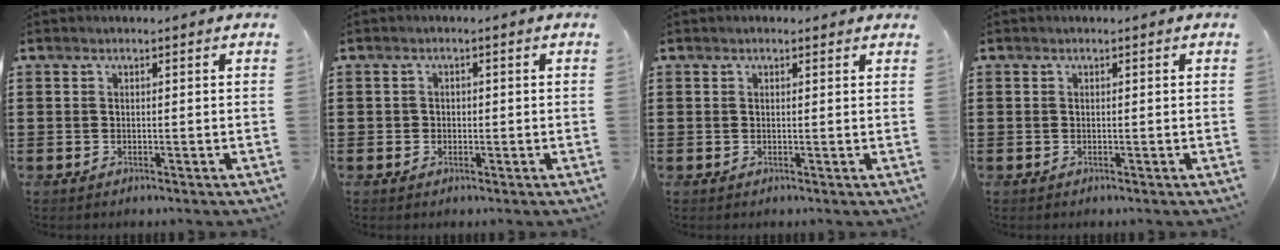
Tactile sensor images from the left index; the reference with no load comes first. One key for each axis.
{"total": 1.0, "fx": -0.1, "fy": 1.0, "fz": 0.2, "tx": -0.008, "ty": 0.004, "tz": -0.004}
{"total": 0.6, "fx": 0.4, "fy": 0.3, "fz": 0.4, "tx": -0.008, "ty": 0.002, "tz": 0.008}
{"total": 0.0}